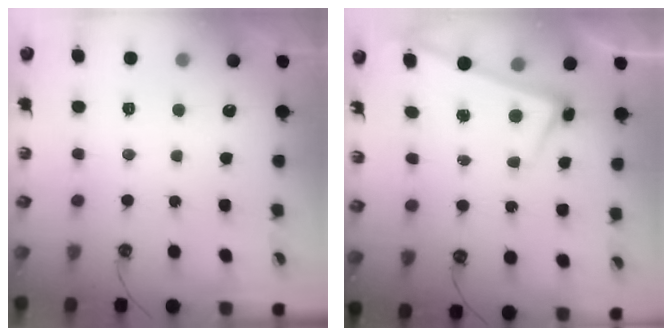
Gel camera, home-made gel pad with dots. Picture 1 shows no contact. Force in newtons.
{"total": 2.8, "press": 2.7, "slide": 0.4}